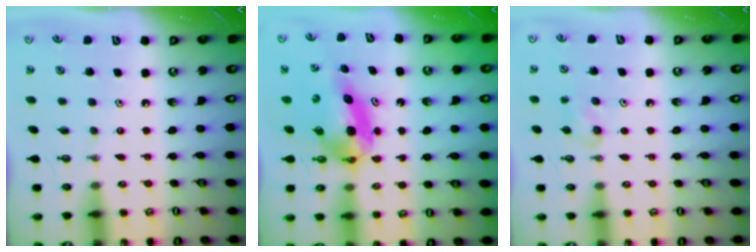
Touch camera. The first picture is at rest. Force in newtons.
{"total": 6.0, "press": 5.9, "slide": 0.4}
{"total": 9.9, "press": 6.3, "slide": 7.7}